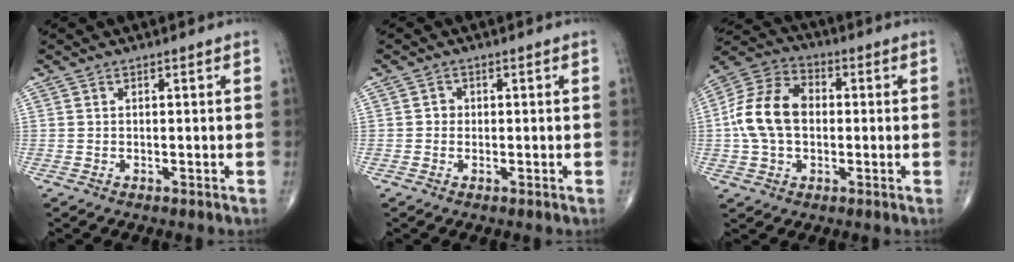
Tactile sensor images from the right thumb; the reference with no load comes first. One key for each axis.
{"total": 1.2, "fx": -0.1, "fy": 1.2, "fz": 0.4, "tx": 0.002, "ty": 0.005, "tz": -0.004}
{"total": 13.3, "fx": 0.0, "fy": 9.4, "fz": 9.4, "tx": -0.173, "ty": 0.032, "tz": -0.007}